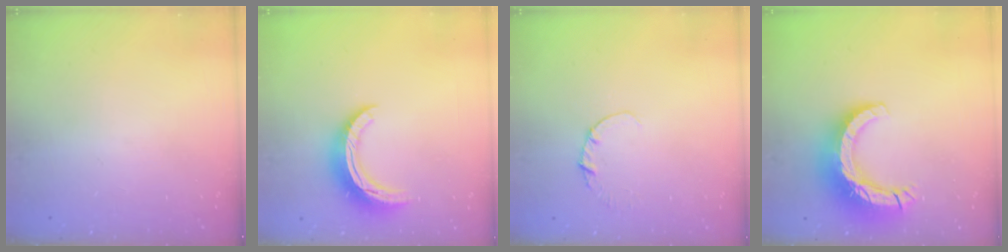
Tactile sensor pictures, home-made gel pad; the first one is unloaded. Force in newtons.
{"total": 10.8, "press": 10.8, "slide": 0.5}
{"total": 1.1, "press": 1.1, "slide": 0.1}
{"total": 14.0, "press": 13.9, "slide": 1.3}